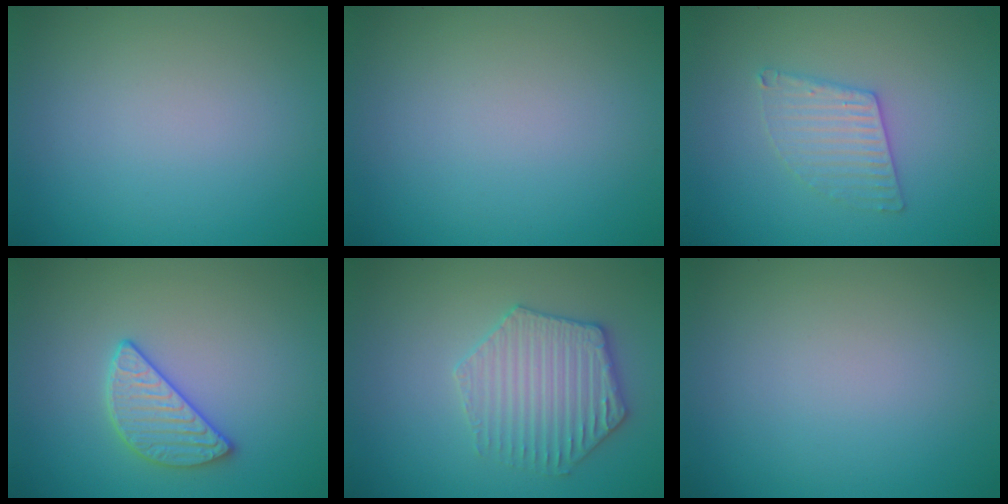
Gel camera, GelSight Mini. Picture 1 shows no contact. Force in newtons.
{"total": 0.0}
{"total": 2.8, "press": 2.8, "slide": 0.3}
{"total": 2.8, "press": 2.7, "slide": 0.7}
{"total": 3.9, "press": 3.9, "slide": 0.3}
{"total": 0.0}